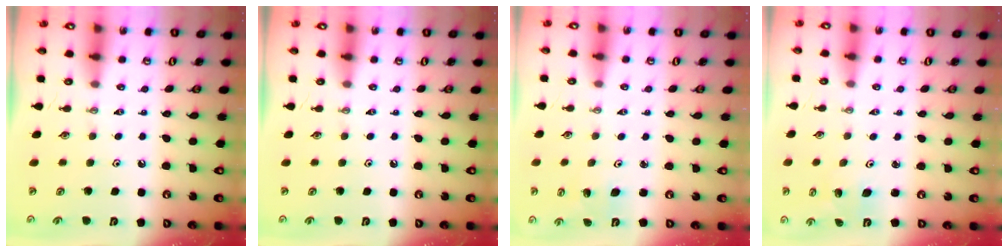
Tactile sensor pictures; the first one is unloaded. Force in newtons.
{"total": 0.0}
{"total": 2.0, "press": 2.0, "slide": 0.1}
{"total": 2.5, "press": 2.5, "slide": 0.1}